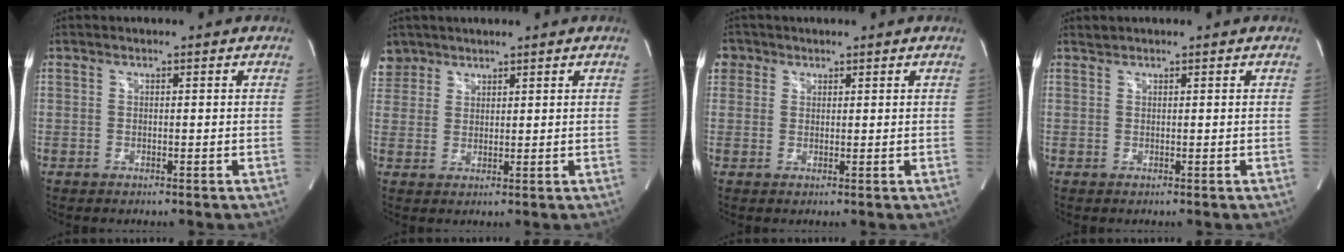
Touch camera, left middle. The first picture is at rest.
{"total": 4.6, "force": [3.6, 2.9, -0.3], "torque": [0.011, 0.011, 0.072]}
{"total": 3.8, "force": [1.8, 3.3, 0.5], "torque": [-0.008, 0.014, 0.033]}
{"total": 0.6, "force": [0.6, -0.1, -0.1], "torque": [-0.005, 0.003, 0.014]}